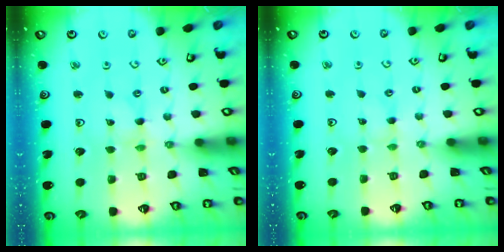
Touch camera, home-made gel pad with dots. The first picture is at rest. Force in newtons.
{"total": 0.0}